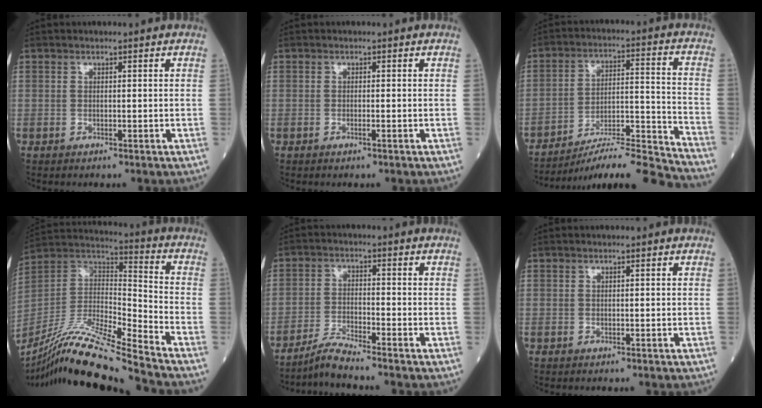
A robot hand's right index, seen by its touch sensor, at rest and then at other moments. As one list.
[{"total": 0.7, "force": [-0.3, 0.0, 0.7], "torque": [-0.015, -0.001, -0.005]}, {"total": 16.4, "force": [-15.5, -1.5, 5.0], "torque": [-0.077, 0.024, -0.250]}, {"total": 19.8, "force": [-17.2, -1.5, 9.7], "torque": [-0.199, -0.007, -0.320]}, {"total": 4.2, "force": [-4.0, -0.9, 1.1], "torque": [-0.023, -0.022, -0.081]}, {"total": 0.0}]